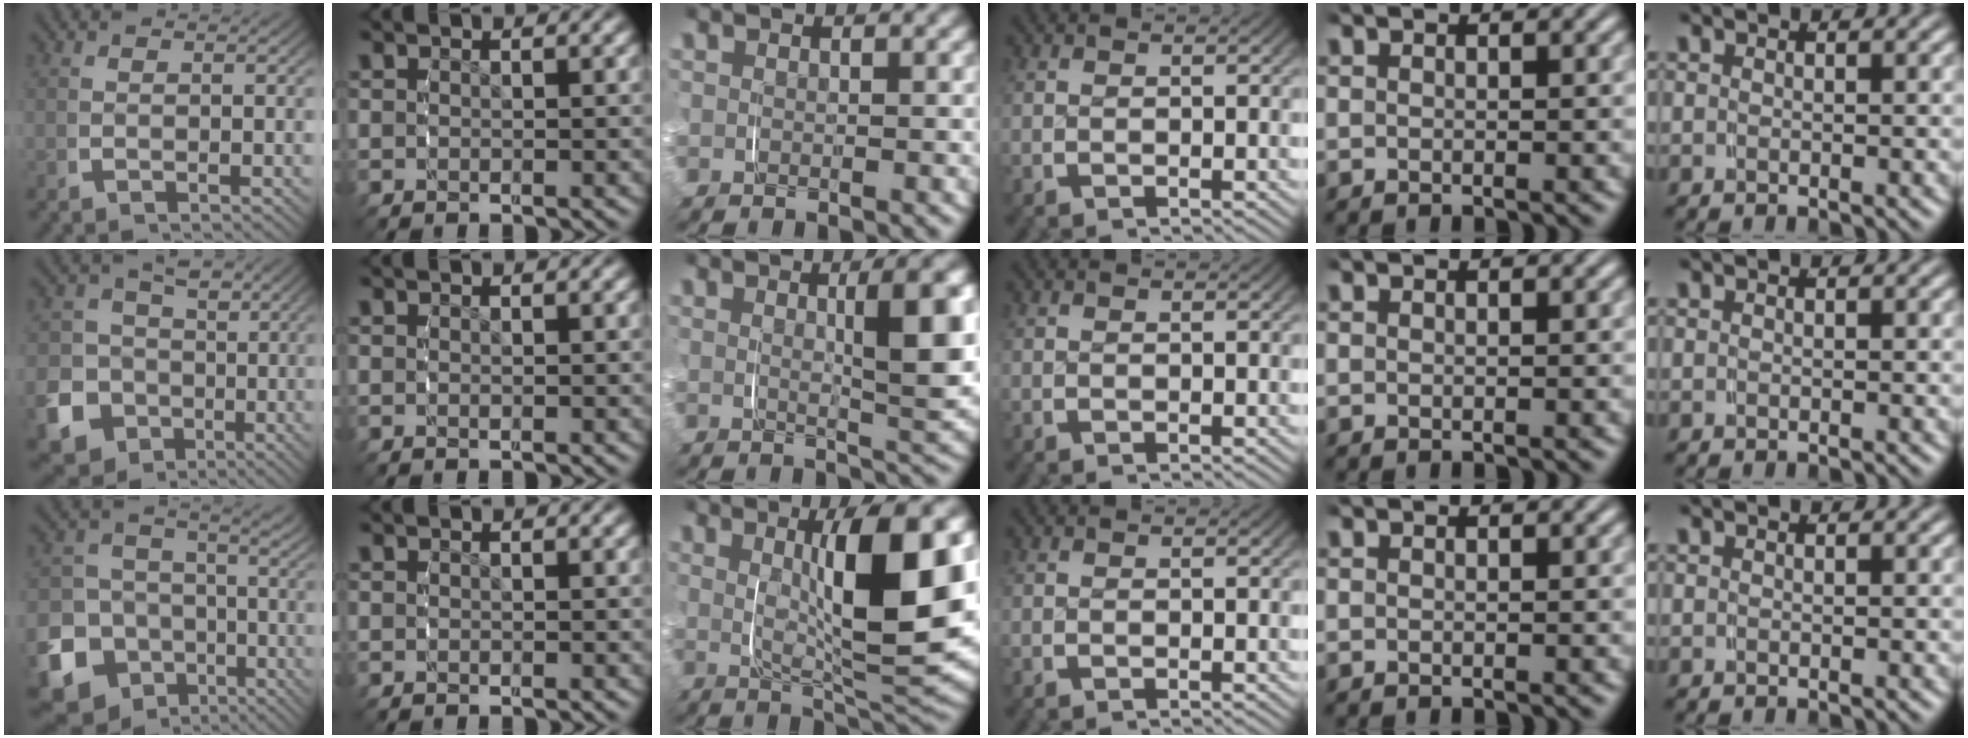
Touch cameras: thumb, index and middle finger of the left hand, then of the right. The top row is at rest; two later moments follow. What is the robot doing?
{"motion": "grasp_and_lifting", "object": "ribbon"}